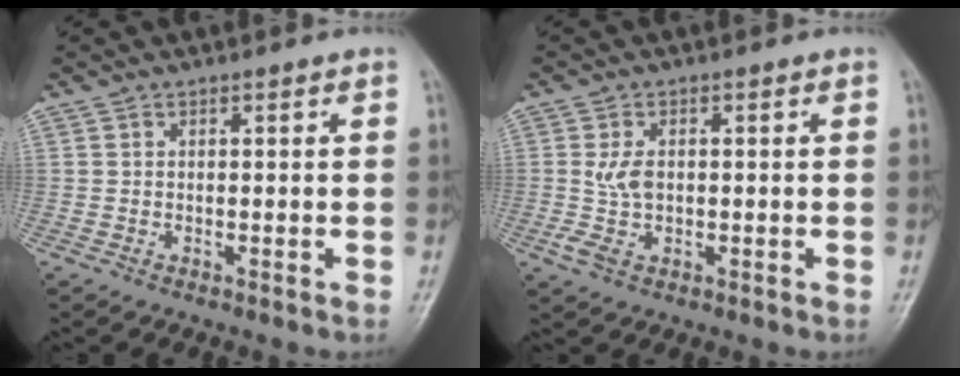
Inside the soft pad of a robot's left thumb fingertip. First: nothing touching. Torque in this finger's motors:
{"motor_torque": [-0.02, 0.29, 0.16, 0.02, 0.07]}